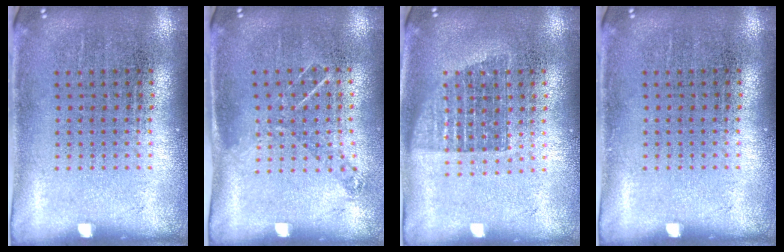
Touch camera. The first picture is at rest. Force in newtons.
{"total": 0.9, "press": 0.9, "slide": 0.1}
{"total": 1.4, "press": 1.2, "slide": 0.7}
{"total": 0.0}